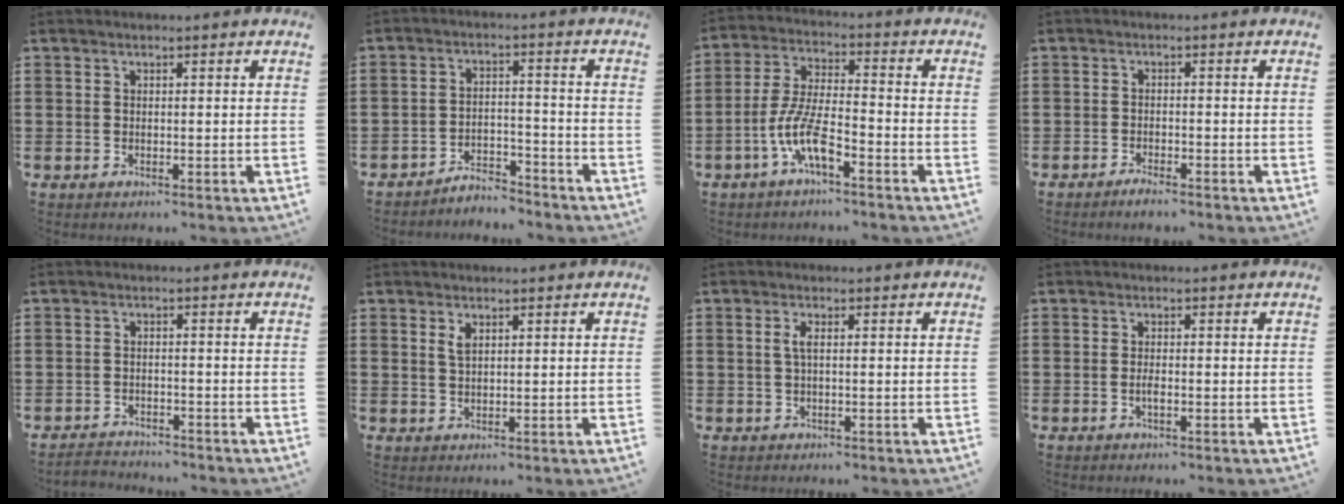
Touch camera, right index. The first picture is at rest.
{"total": 4.3, "force": [-4.2, 0.5, 0.2], "torque": [-0.009, 0.008, -0.087]}
{"total": 8.9, "force": [-4.4, 2.4, 7.4], "torque": [-0.174, -0.010, -0.089]}
{"total": 1.6, "force": [-1.5, 0.0, 0.5], "torque": [-0.012, -0.003, -0.028]}
{"total": 2.2, "force": [-2.2, 0.3, -0.3], "torque": [-0.003, 0.002, -0.049]}
{"total": 1.8, "force": [0.9, 0.7, 1.4], "torque": [-0.030, 0.004, 0.015]}
{"total": 1.8, "force": [0.1, 0.4, 1.7], "torque": [-0.041, -0.002, -0.003]}
{"total": 1.4, "force": [-0.5, 0.3, 1.2], "torque": [-0.024, -0.002, -0.008]}